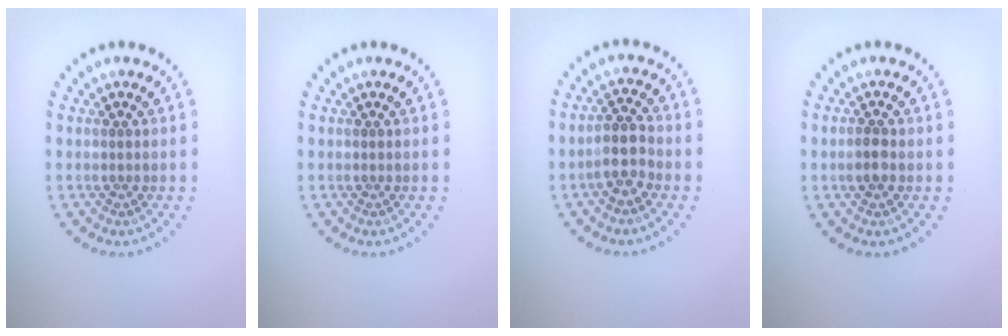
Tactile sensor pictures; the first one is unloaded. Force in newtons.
{"total": 0.0}
{"total": 2.7, "press": 2.4, "slide": 1.3}
{"total": 1.3, "press": 1.3, "slide": 0.3}